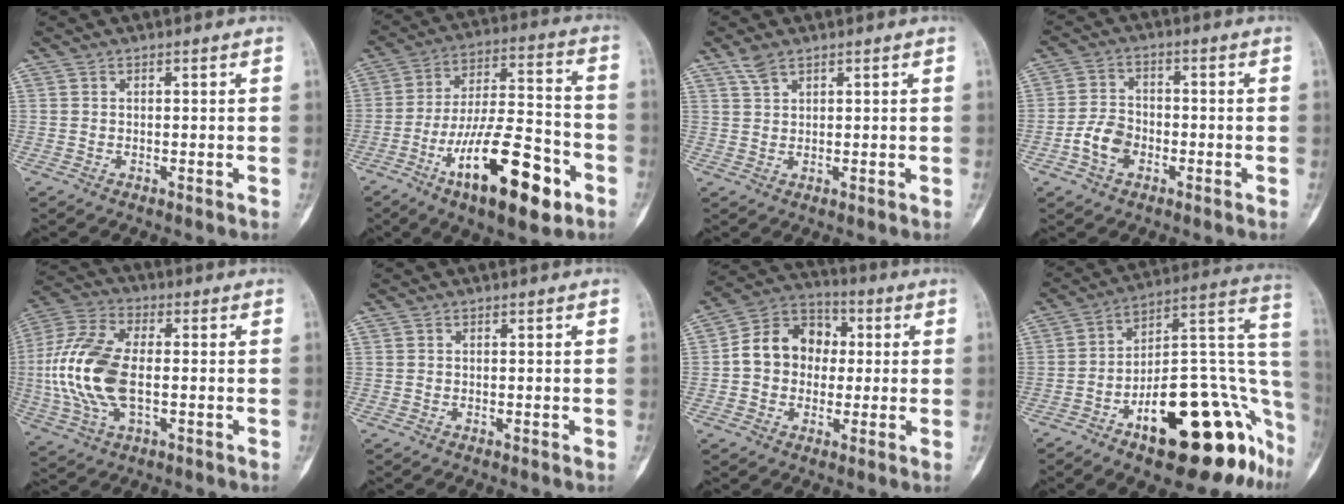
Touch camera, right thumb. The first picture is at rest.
{"total": 20.8, "force": [-9.5, 7.2, 17.0], "torque": [-0.281, 0.054, -0.151]}
{"total": 2.7, "force": [1.9, 1.1, 1.5], "torque": [-0.033, 0.002, 0.044]}
{"total": 6.2, "force": [-2.4, 4.4, 3.7], "torque": [-0.059, 0.021, -0.049]}
{"total": 16.6, "force": [-1.1, 8.7, 14.1], "torque": [-0.309, 0.011, -0.021]}
{"total": 0.0}
{"total": 12.4, "force": [0.7, 10.1, 7.1], "torque": [-0.088, 0.032, 0.000]}
{"total": 29.4, "force": [-13.1, 12.0, 23.4], "torque": [-0.219, 0.096, -0.186]}